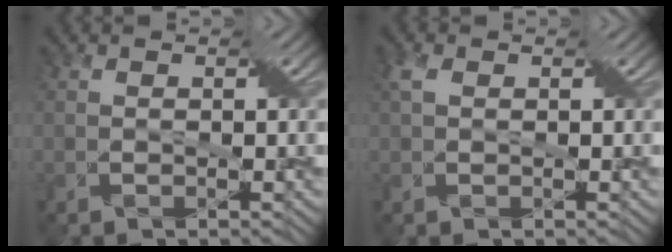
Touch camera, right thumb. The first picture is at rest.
{"total": 2.9, "force": [0.9, 1.7, 2.1], "torque": [-0.055, 0.001, 0.013]}